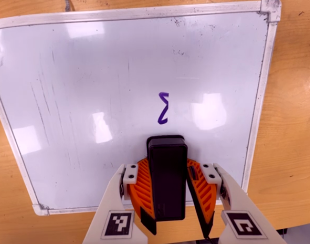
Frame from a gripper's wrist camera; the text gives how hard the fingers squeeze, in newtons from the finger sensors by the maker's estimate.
{"total": 7.9, "left": 9.8, "right": 6.1}